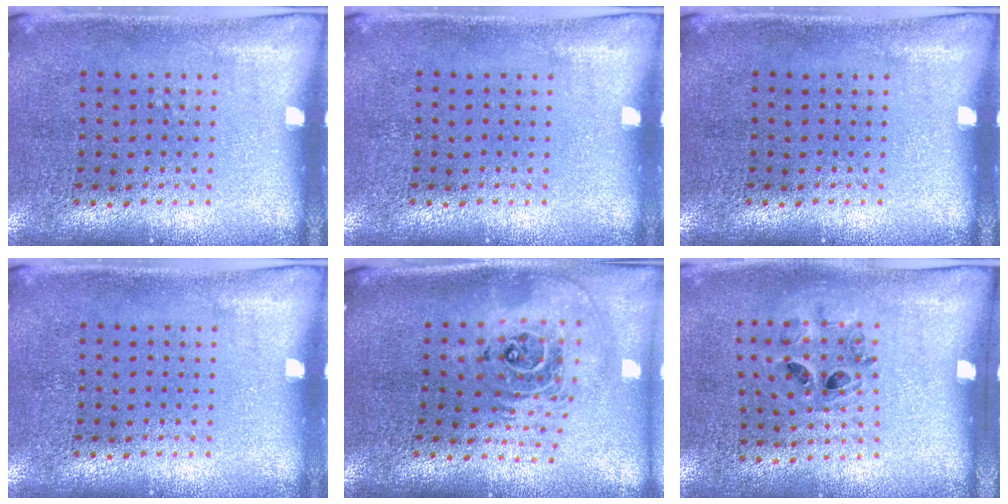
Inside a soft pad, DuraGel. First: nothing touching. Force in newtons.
{"total": 0.0}
{"total": 0.0}
{"total": 0.0}
{"total": 2.4, "press": 1.8, "slide": 1.6}
{"total": 0.9, "press": 0.8, "slide": 0.5}